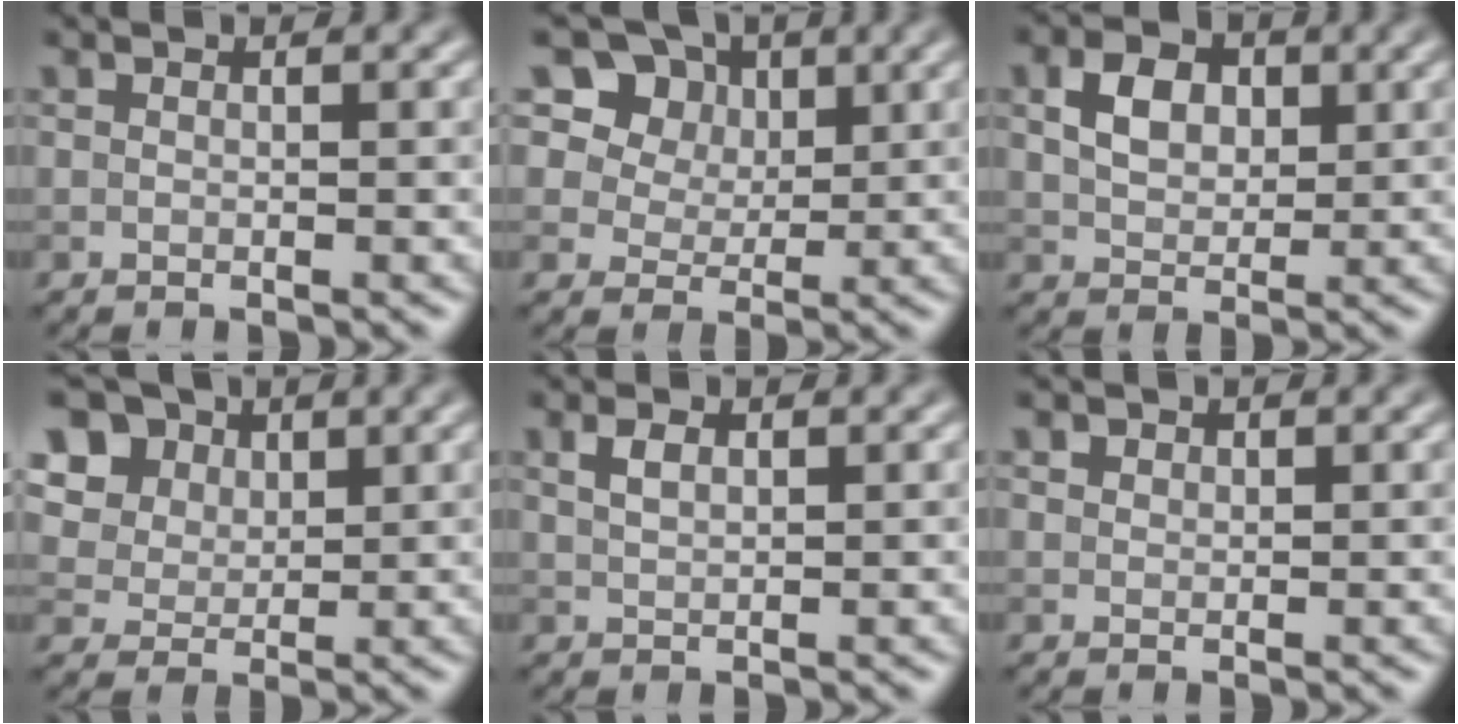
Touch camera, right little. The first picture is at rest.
{"total": 10.4, "force": [5.9, 7.5, 4.2], "torque": [-0.116, 0.011, 0.107]}
{"total": 3.6, "force": [1.0, 2.6, 2.3], "torque": [-0.045, 0.006, 0.017]}
{"total": 11.4, "force": [6.0, 8.4, 4.9], "torque": [-0.129, 0.029, 0.101]}
{"total": 1.5, "force": [0.8, 0.7, 1.1], "torque": [-0.024, 0.004, 0.018]}
{"total": 1.4, "force": [0.9, 0.9, 0.5], "torque": [-0.008, 0.000, 0.011]}